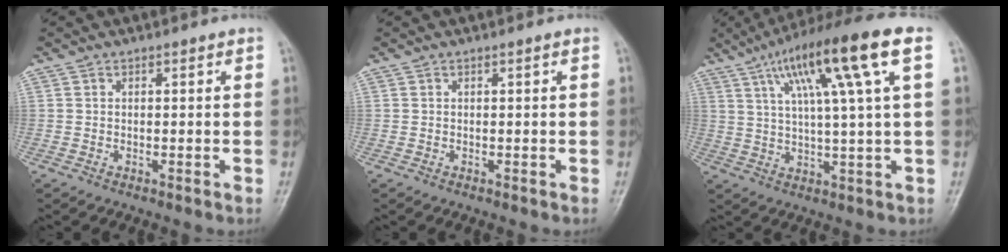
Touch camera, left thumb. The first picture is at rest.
{"total": 0.0}
{"total": 16.3, "force": [6.6, 1.3, 14.9], "torque": [-0.253, 0.009, 0.106]}